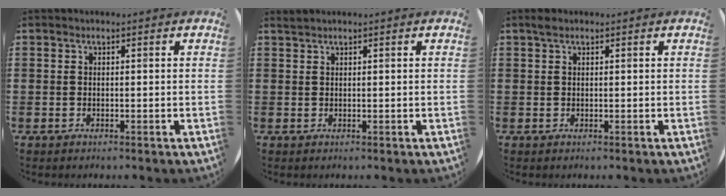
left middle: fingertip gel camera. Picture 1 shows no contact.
{"total": 0.5, "force": [0.5, -0.1, 0.0], "torque": [-0.001, 0.000, 0.011]}
{"total": 1.3, "force": [1.0, 0.6, 0.6], "torque": [-0.015, 0.005, 0.018]}